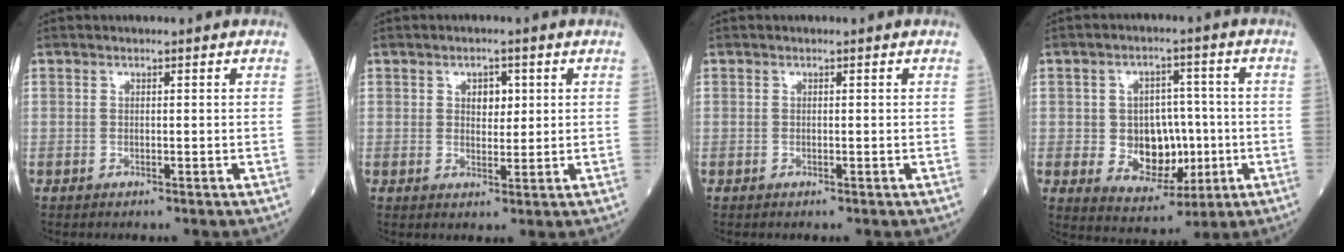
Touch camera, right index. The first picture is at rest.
{"total": 3.0, "force": [1.0, 1.9, 2.1], "torque": [-0.026, 0.002, 0.014]}
{"total": 0.0}
{"total": 9.1, "force": [-1.1, 6.2, 6.6], "torque": [-0.103, 0.010, -0.005]}